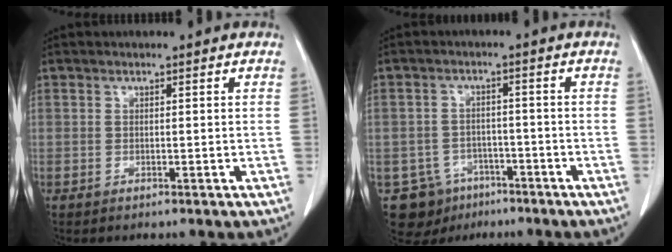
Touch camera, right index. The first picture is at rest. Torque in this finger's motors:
{"motor_torque": [-0.27, -0.05, -0.55, -0.13]}